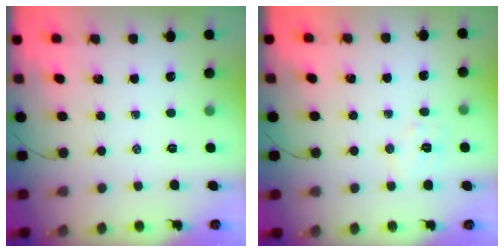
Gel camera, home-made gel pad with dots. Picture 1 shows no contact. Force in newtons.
{"total": 6.1, "press": 6.1, "slide": 0.8}